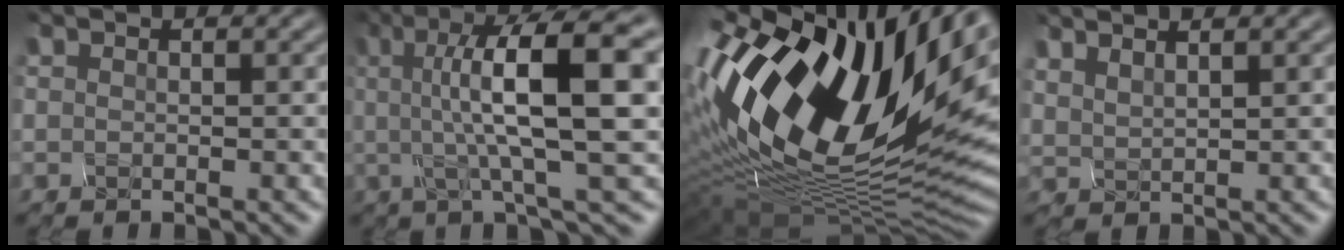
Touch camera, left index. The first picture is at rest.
{"total": 11.5, "force": [1.1, 2.6, 11.2], "torque": [-0.174, 0.011, 0.025]}
{"total": 20.4, "force": [3.7, 9.1, 17.8], "torque": [-0.358, 0.015, 0.070]}
{"total": 2.0, "force": [1.6, 0.5, 1.1], "torque": [-0.028, 0.006, 0.032]}